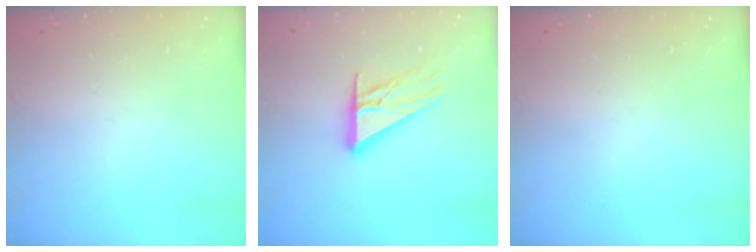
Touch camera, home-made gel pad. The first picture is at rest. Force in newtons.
{"total": 13.6, "press": 13.5, "slide": 1.3}
{"total": 0.0}